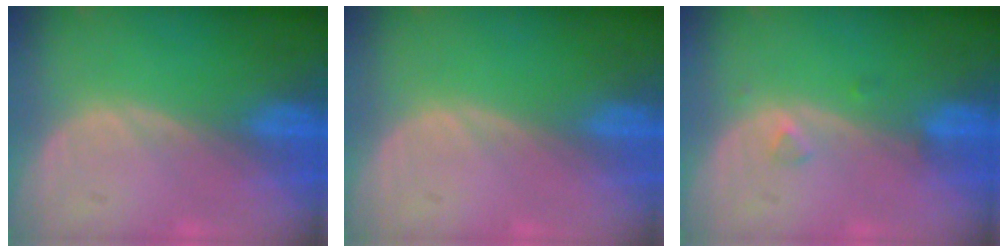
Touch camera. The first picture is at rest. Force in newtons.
{"total": 0.0}
{"total": 1.2, "press": 1.2, "slide": 0.1}